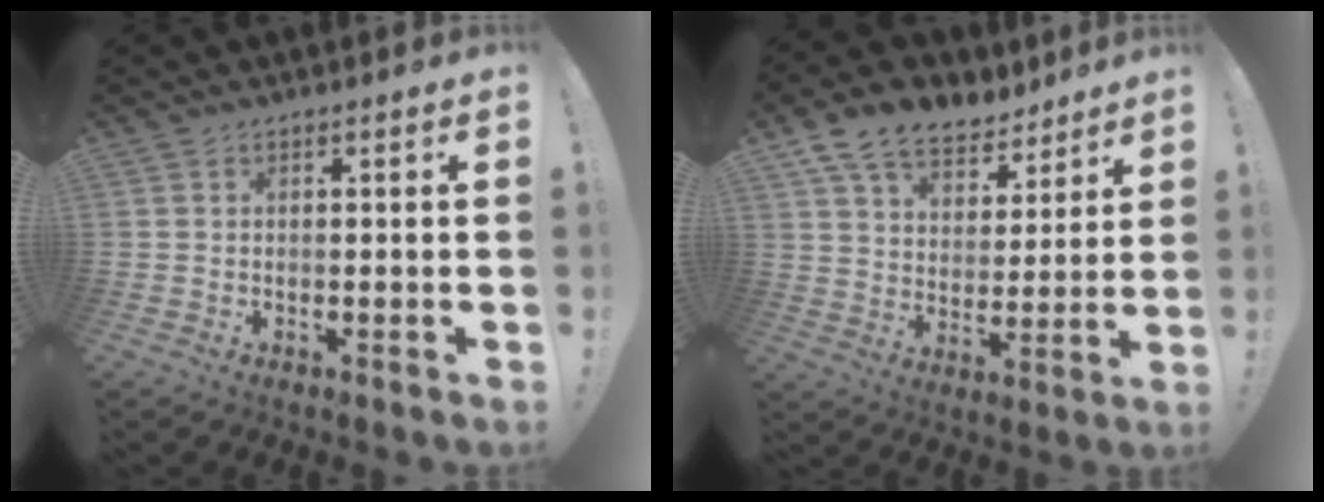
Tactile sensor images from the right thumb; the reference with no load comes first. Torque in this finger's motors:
{"motor_torque": [0.35, 0.94, 0.39, 0.05, 0.14]}